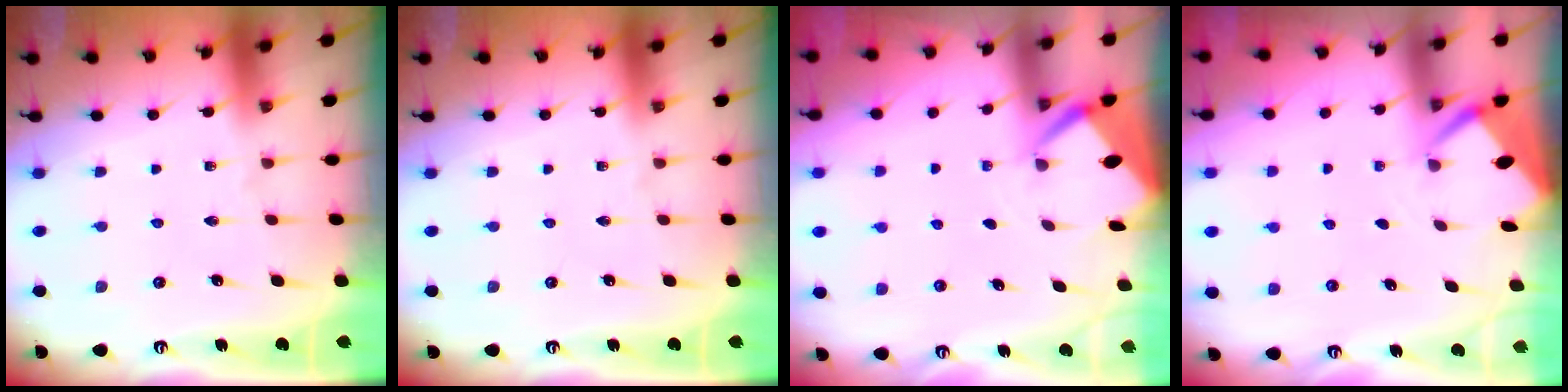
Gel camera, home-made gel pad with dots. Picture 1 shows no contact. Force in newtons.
{"total": 0.0}
{"total": 2.6, "press": 2.6, "slide": 0.3}
{"total": 2.6, "press": 2.6, "slide": 0.4}